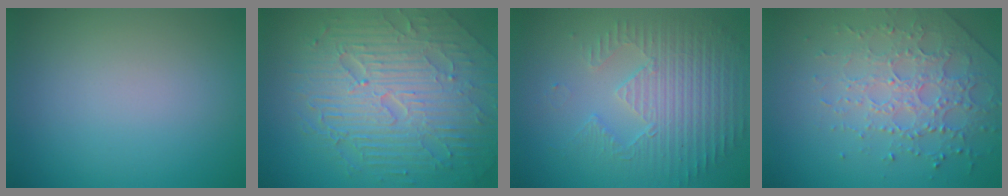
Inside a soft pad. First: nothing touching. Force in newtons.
{"total": 9.8, "press": 6.5, "slide": 7.3}
{"total": 3.8, "press": 3.6, "slide": 1.3}
{"total": 3.9, "press": 3.7, "slide": 1.0}